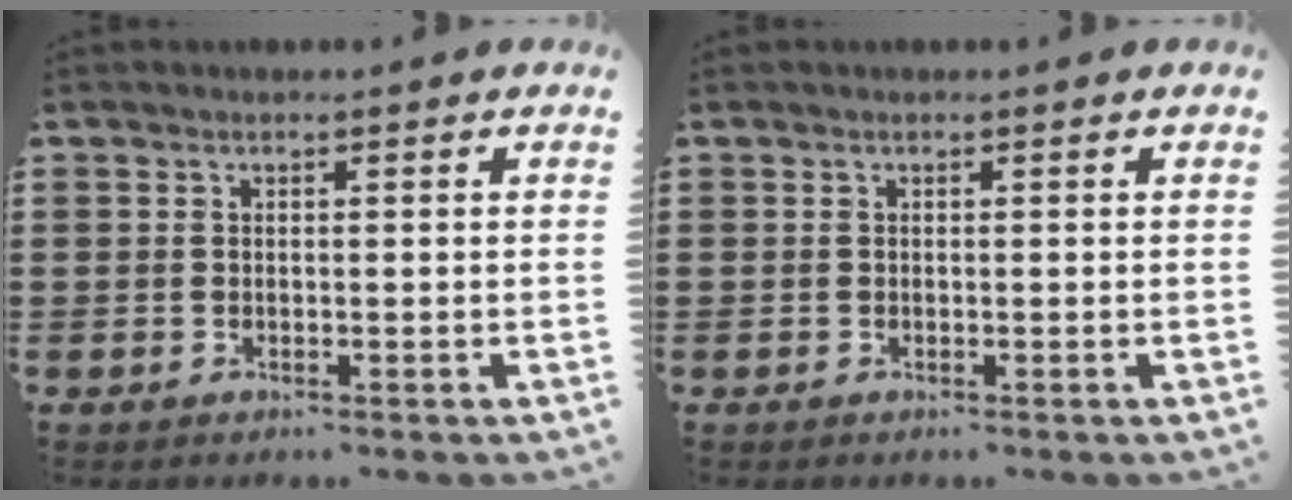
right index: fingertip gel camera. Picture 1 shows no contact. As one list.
[{"total": 0.0}]